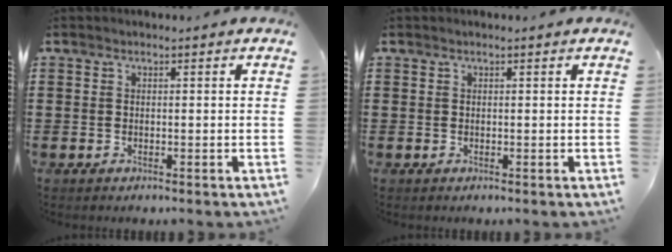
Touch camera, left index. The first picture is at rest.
{"total": 0.0}